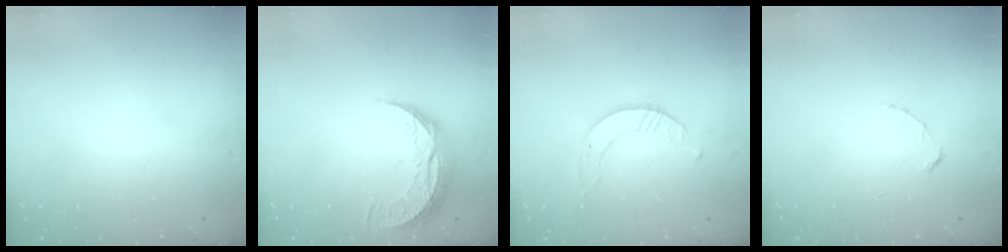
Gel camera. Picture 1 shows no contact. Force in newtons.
{"total": 8.9, "press": 8.9, "slide": 0.6}
{"total": 2.6, "press": 2.6, "slide": 0.3}
{"total": 2.7, "press": 2.7, "slide": 0.3}